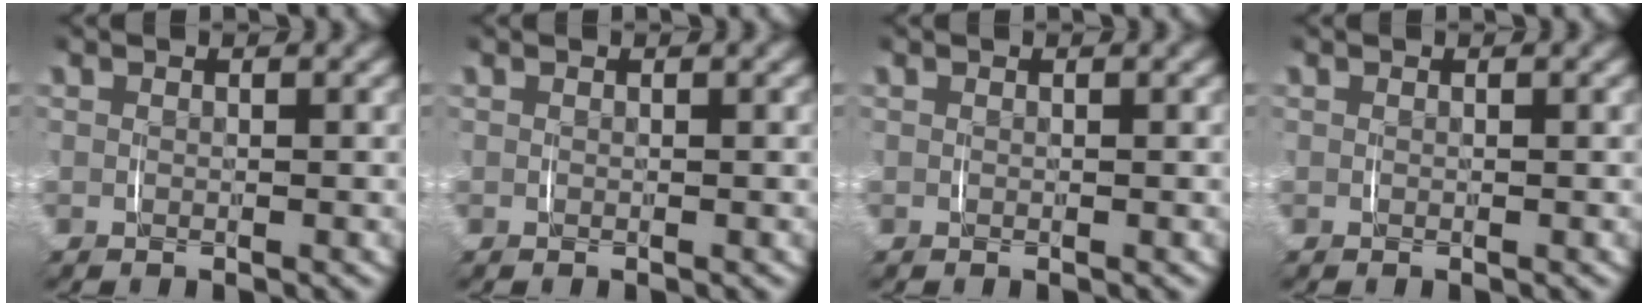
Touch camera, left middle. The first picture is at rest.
{"total": 0.0}
{"total": 0.0}
{"total": 0.0}